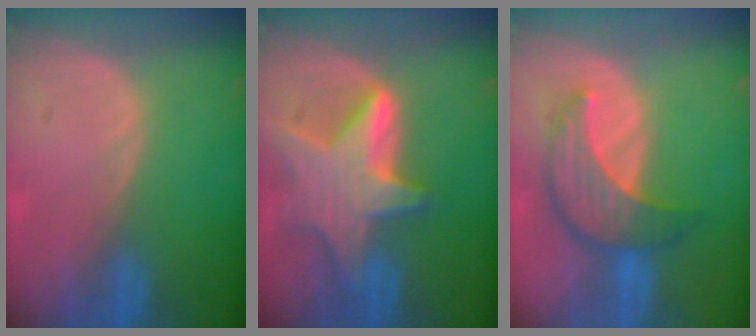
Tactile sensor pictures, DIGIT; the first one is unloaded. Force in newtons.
{"total": 9.4, "press": 9.4, "slide": 0.8}
{"total": 7.8, "press": 7.5, "slide": 2.2}